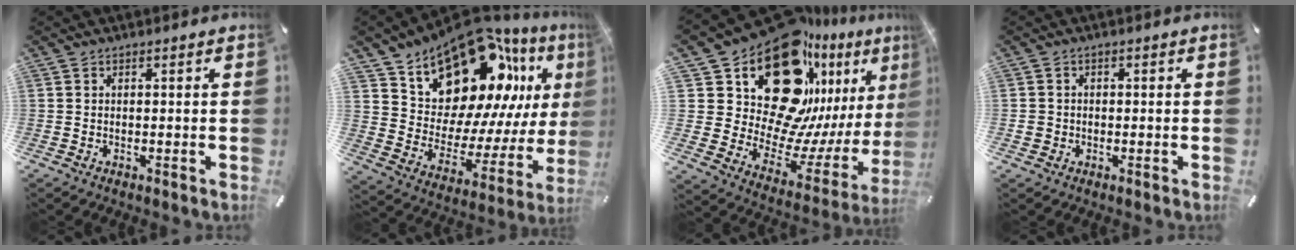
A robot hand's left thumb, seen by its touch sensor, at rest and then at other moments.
{"total": 20.5, "force": [15.1, 11.0, 8.5], "torque": [-0.118, -0.117, 0.268]}
{"total": 25.1, "force": [14.8, 14.2, 14.4], "torque": [-0.211, -0.147, 0.282]}
{"total": 2.2, "force": [-0.4, 2.1, 0.5], "torque": [-0.009, 0.005, -0.009]}